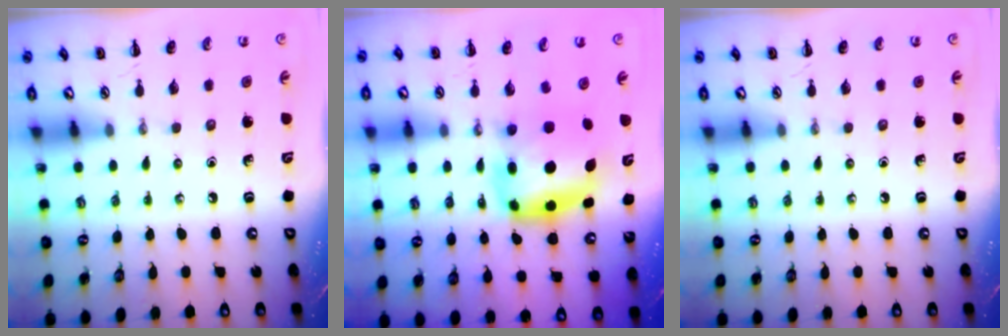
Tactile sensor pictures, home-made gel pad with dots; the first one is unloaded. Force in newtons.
{"total": 6.6, "press": 6.4, "slide": 1.6}
{"total": 0.0}